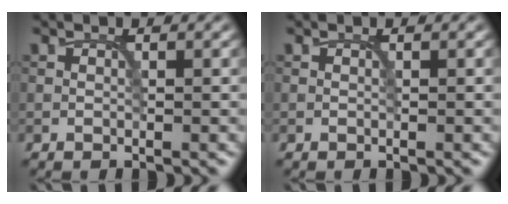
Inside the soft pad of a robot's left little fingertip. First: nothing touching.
{"total": 0.0}